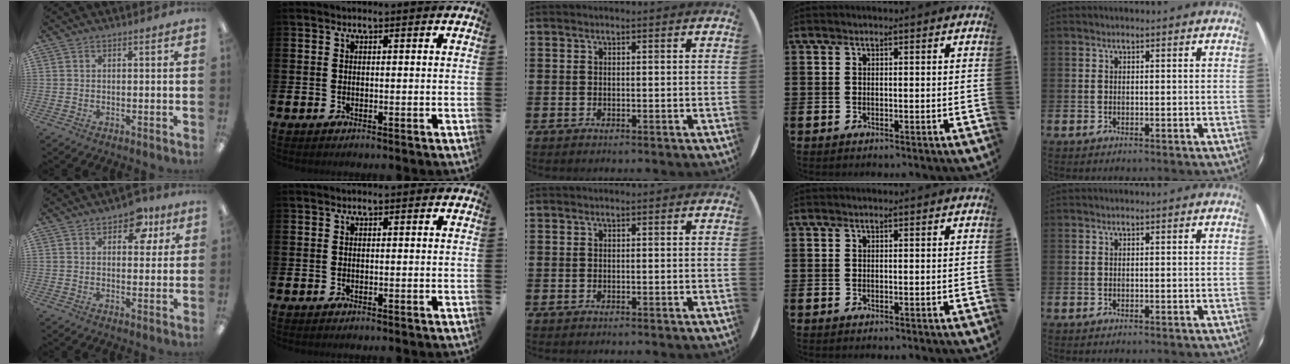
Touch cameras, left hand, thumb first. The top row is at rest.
{"thumb": {"total": 7.8, "force": [4.4, 4.7, 4.4], "torque": [-0.034, -0.016, 0.071]}}